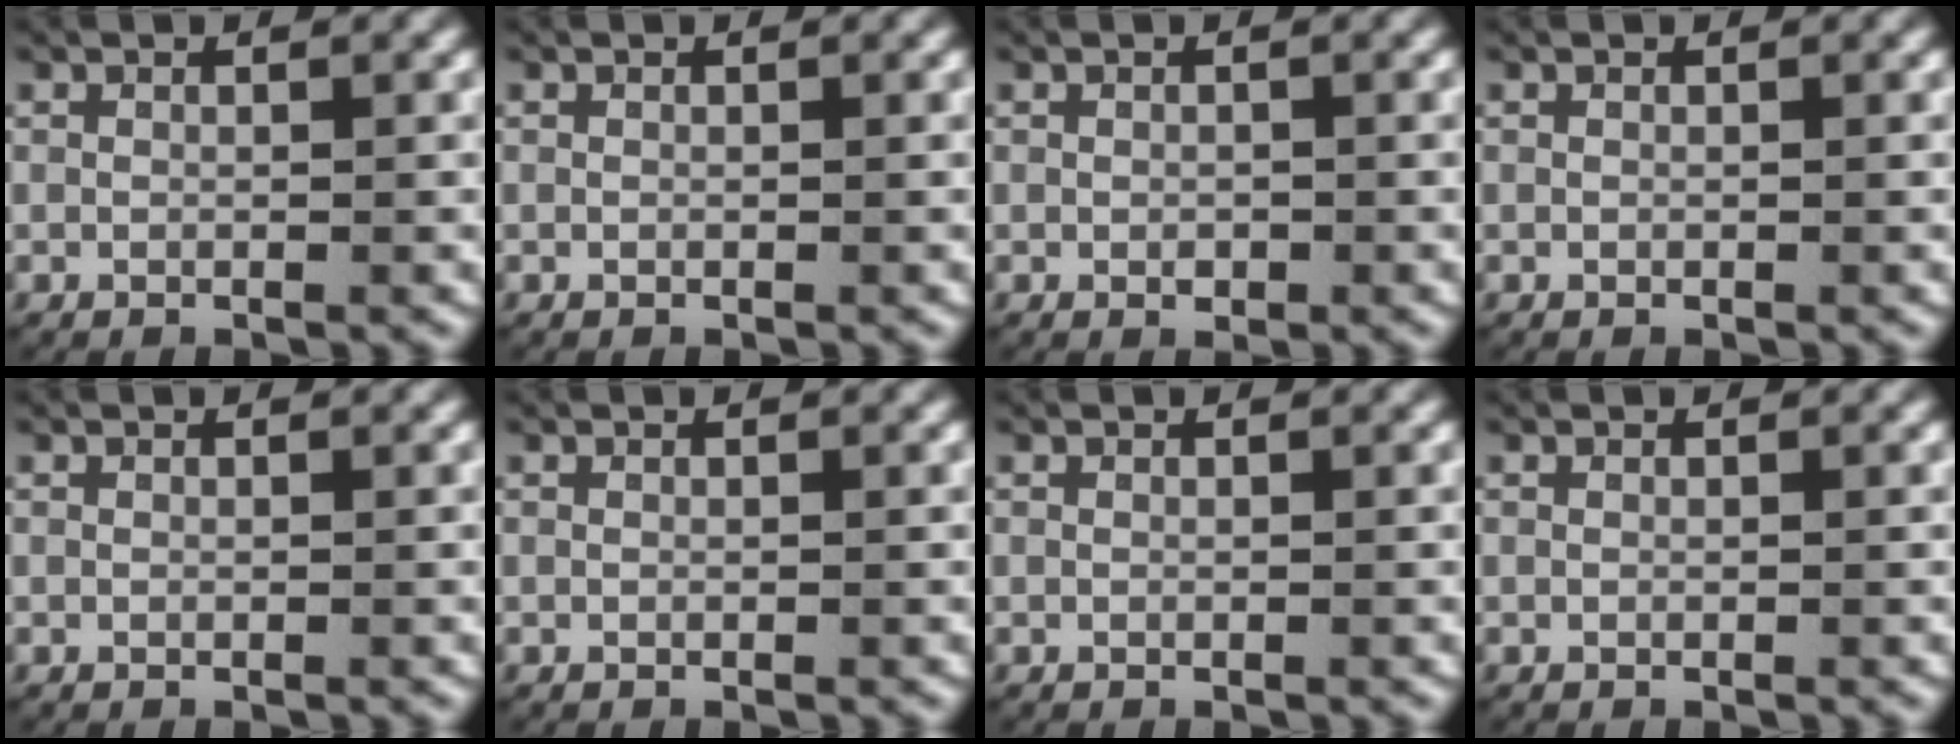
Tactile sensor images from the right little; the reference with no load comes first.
{"total": 0.0}
{"total": 0.7, "force": [-0.3, 0.6, 0.3], "torque": [-0.010, -0.005, -0.003]}
{"total": 0.0}
{"total": 0.0}
{"total": 0.0}
{"total": 0.0}
{"total": 0.0}